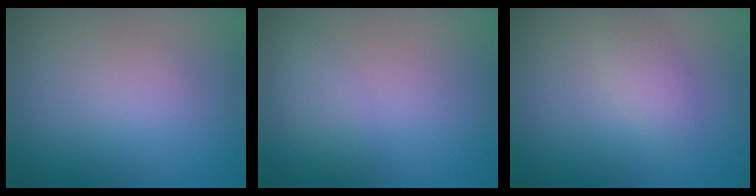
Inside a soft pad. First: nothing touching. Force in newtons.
{"total": 1.5, "press": 1.5, "slide": 0.1}
{"total": 1.7, "press": 1.7, "slide": 0.0}